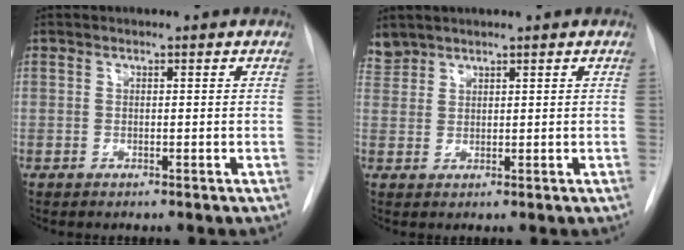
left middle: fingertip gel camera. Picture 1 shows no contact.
{"total": 2.5, "force": [2.4, 0.7, -0.2], "torque": [0.001, 0.015, 0.054]}